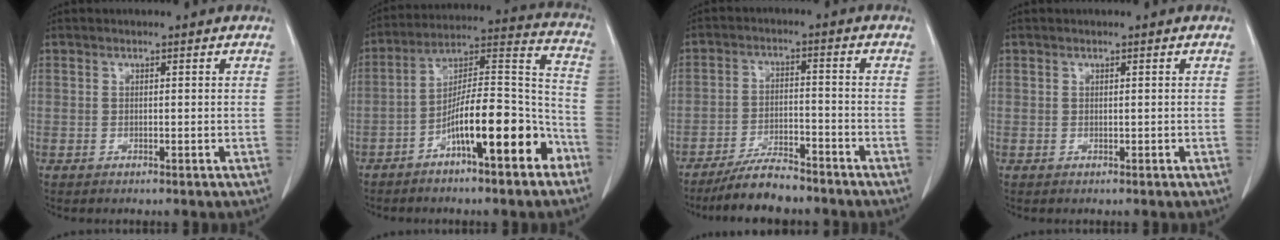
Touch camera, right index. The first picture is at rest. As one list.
[{"total": 15.4, "force": [-7.9, 2.8, 12.9], "torque": [-0.202, 0.025, -0.125]}, {"total": 7.5, "force": [-6.6, 1.6, 3.1], "torque": [-0.055, -0.011, -0.117]}, {"total": 0.0}]